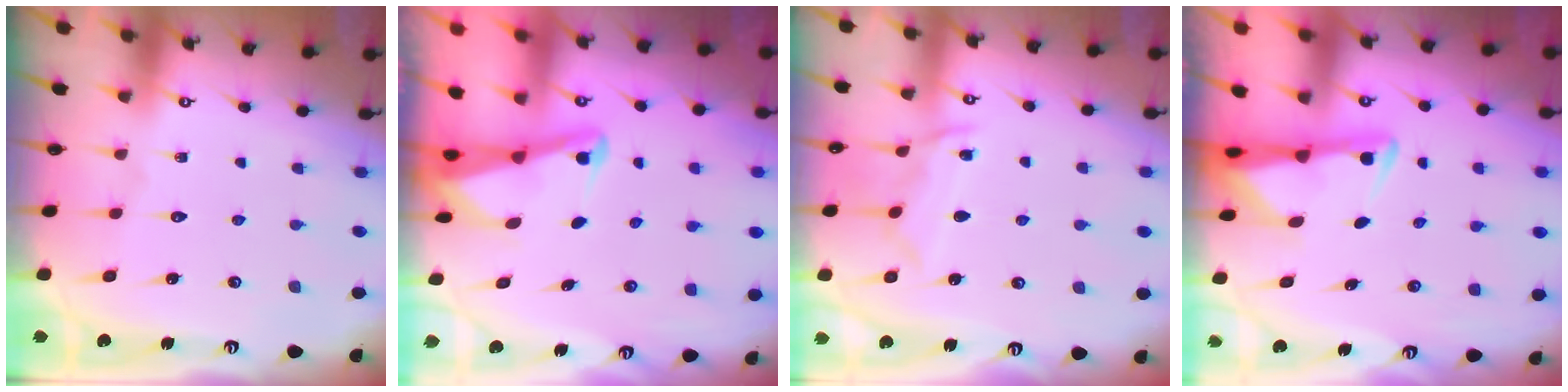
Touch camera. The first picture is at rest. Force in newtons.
{"total": 2.7, "press": 2.6, "slide": 0.6}
{"total": 8.7, "press": 8.6, "slide": 0.9}
{"total": 2.9, "press": 2.8, "slide": 0.6}